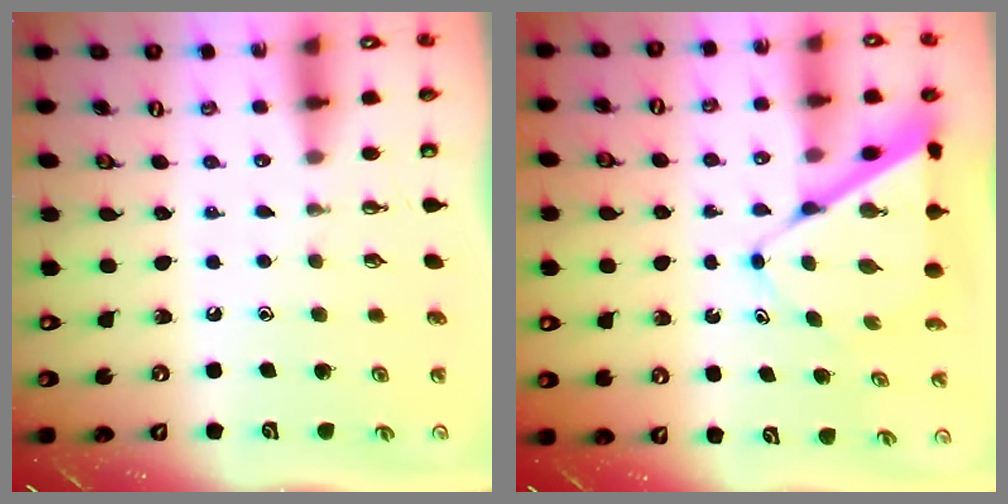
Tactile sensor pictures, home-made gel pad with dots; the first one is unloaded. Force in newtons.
{"total": 8.5, "press": 8.5, "slide": 0.6}